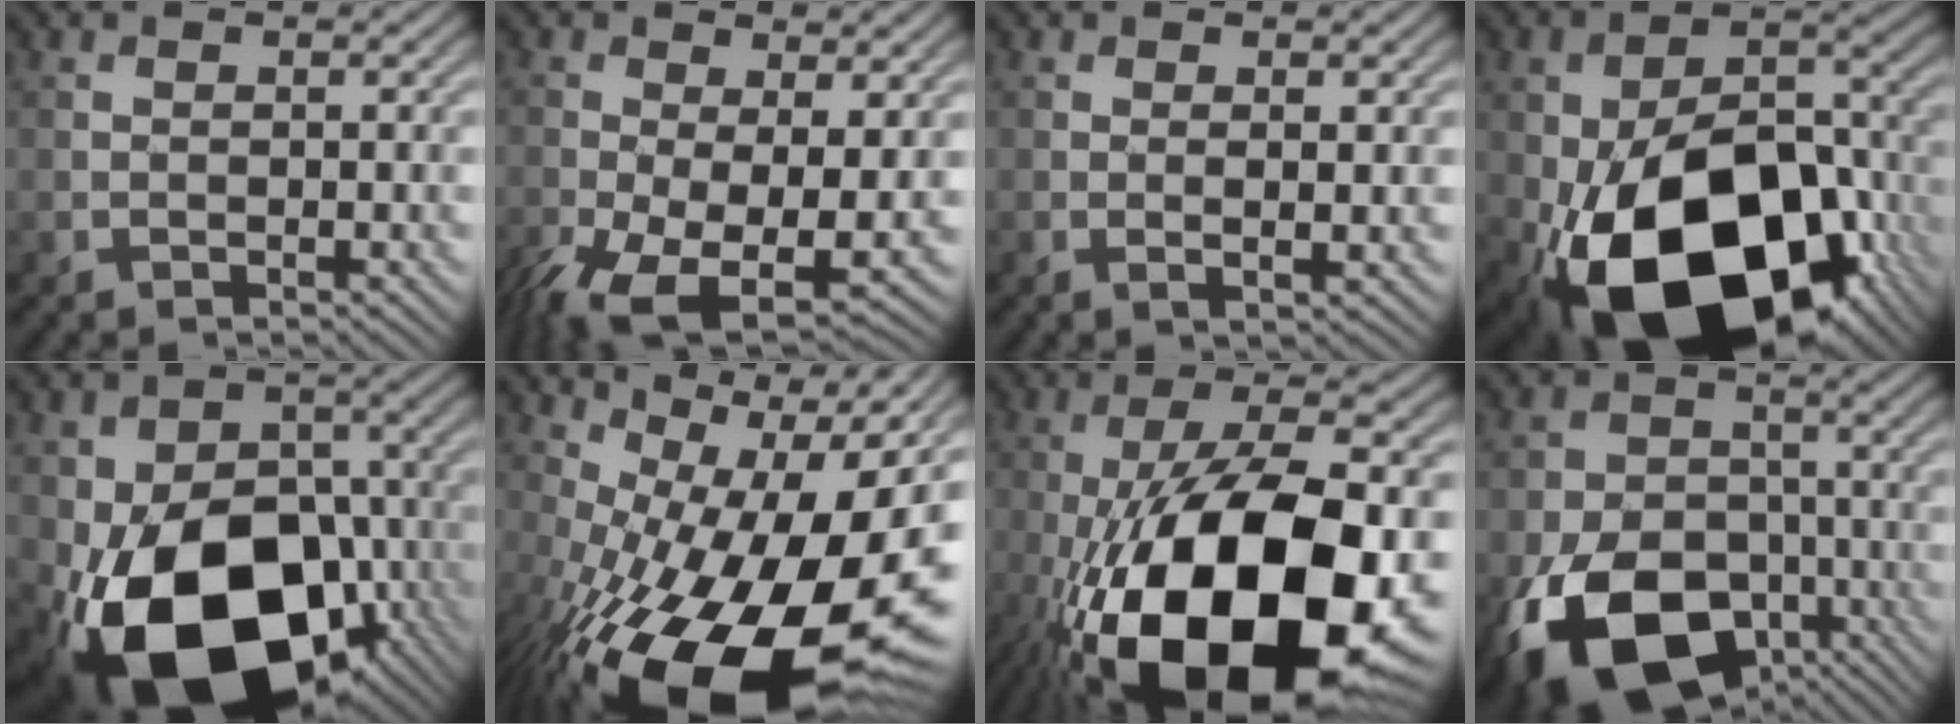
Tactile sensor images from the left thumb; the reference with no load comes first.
{"total": 10.5, "force": [-4.2, 4.3, 8.6], "torque": [-0.185, -0.039, -0.067]}
{"total": 1.7, "force": [0.4, 0.2, 1.6], "torque": [-0.033, -0.002, 0.005]}
{"total": 22.9, "force": [-9.3, 13.8, 15.6], "torque": [-0.282, -0.050, -0.119]}
{"total": 21.7, "force": [-8.9, 14.4, 13.6], "torque": [-0.243, -0.043, -0.129]}
{"total": 20.4, "force": [-4.4, 9.8, 17.3], "torque": [-0.278, -0.026, -0.068]}
{"total": 21.1, "force": [-8.2, 8.5, 17.5], "torque": [-0.318, -0.013, -0.129]}
{"total": 17.2, "force": [-8.3, 11.3, 10.0], "torque": [-0.216, -0.046, -0.139]}